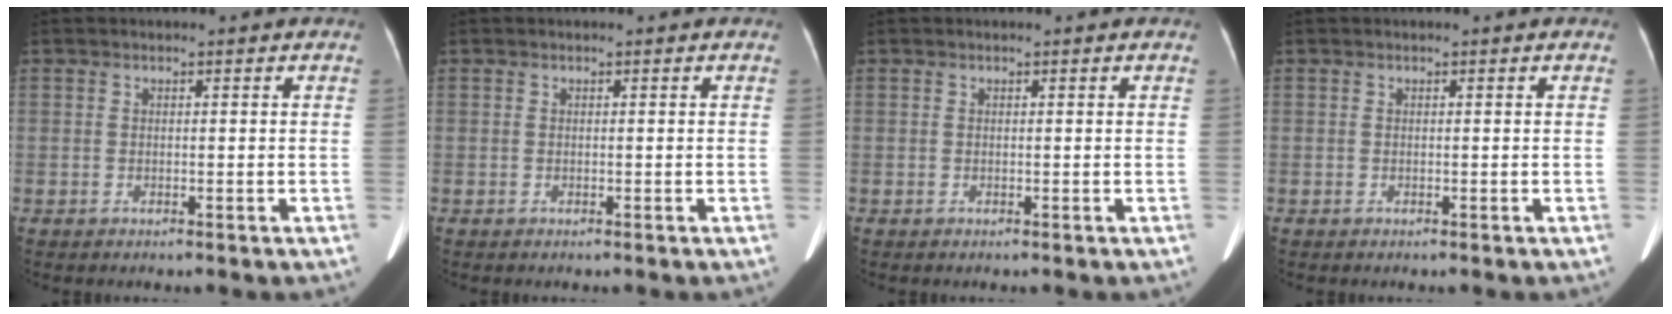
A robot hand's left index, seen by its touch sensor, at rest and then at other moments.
{"total": 0.0}
{"total": 0.0}
{"total": 0.0}